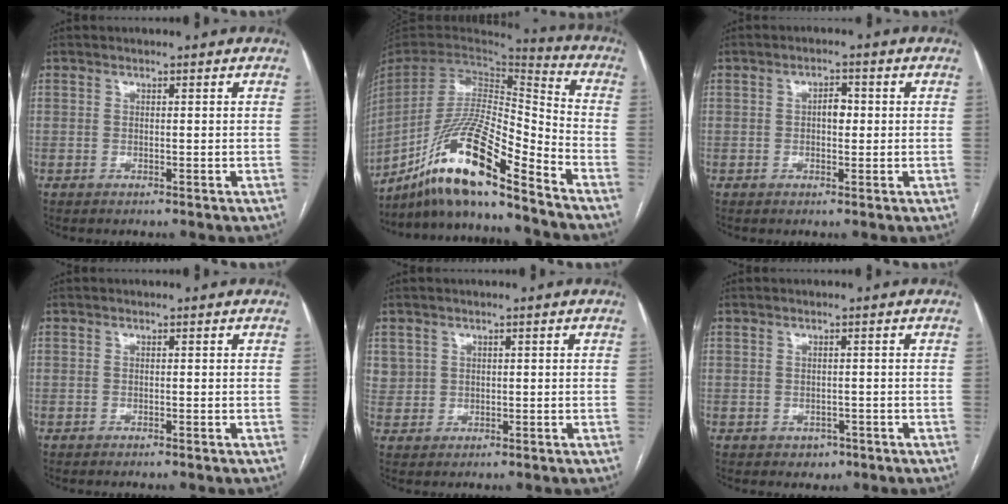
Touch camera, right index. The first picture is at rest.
{"total": 18.3, "force": [-13.6, 0.9, 12.2], "torque": [-0.255, -0.005, -0.254]}
{"total": 2.5, "force": [0.1, 1.4, 2.1], "torque": [-0.030, 0.008, 0.000]}
{"total": 0.6, "force": [-0.5, -0.1, 0.2], "torque": [-0.003, 0.001, -0.008]}
{"total": 2.8, "force": [1.1, 2.6, 0.1], "torque": [0.013, 0.007, 0.021]}
{"total": 1.9, "force": [-0.9, 1.5, 0.5], "torque": [-0.004, 0.004, -0.005]}